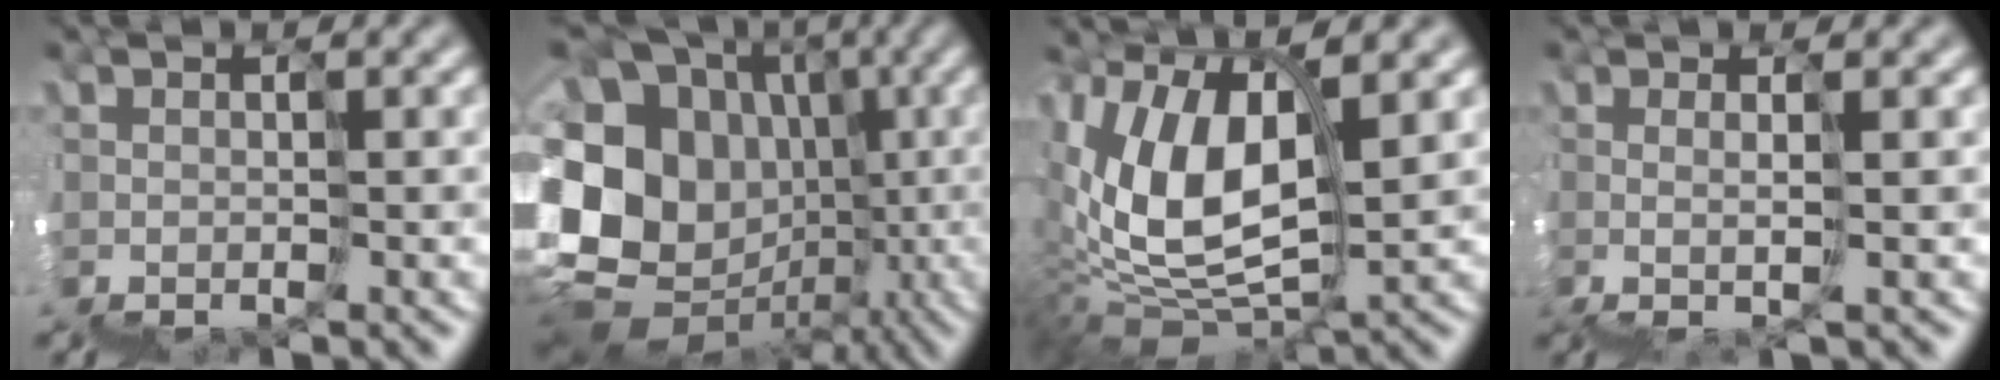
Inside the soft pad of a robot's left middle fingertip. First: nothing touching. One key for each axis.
{"total": 16.9, "fx": -1.9, "fy": 16.1, "fz": 4.7, "tx": -0.093, "ty": 0.032, "tz": -0.066}
{"total": 6.9, "fx": 2.8, "fy": 3.1, "fz": 5.4, "tx": -0.123, "ty": 0.016, "tz": 0.044}
{"total": 1.2, "fx": 0.9, "fy": -0.2, "fz": 0.7, "tx": 0.025, "ty": 0.025, "tz": 0.012}